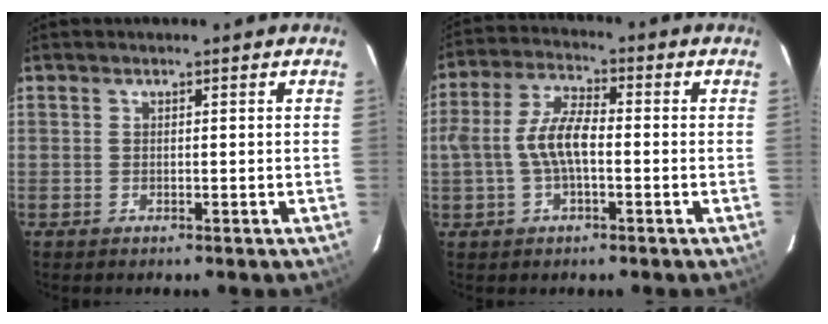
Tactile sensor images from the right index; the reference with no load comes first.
{"total": 8.4, "force": [-1.4, 3.6, 7.5], "torque": [-0.154, 0.014, -0.025]}